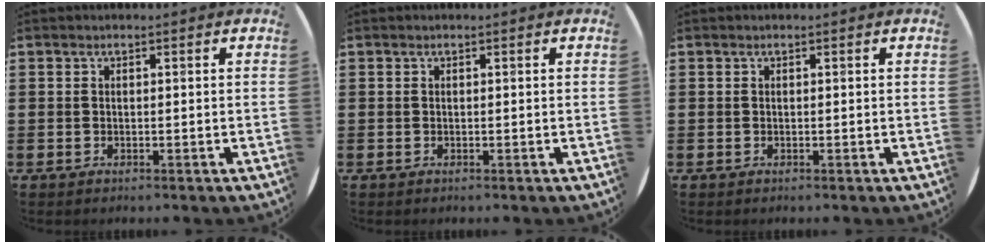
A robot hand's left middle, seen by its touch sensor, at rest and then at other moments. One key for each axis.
{"total": 0.0}
{"total": 0.0}